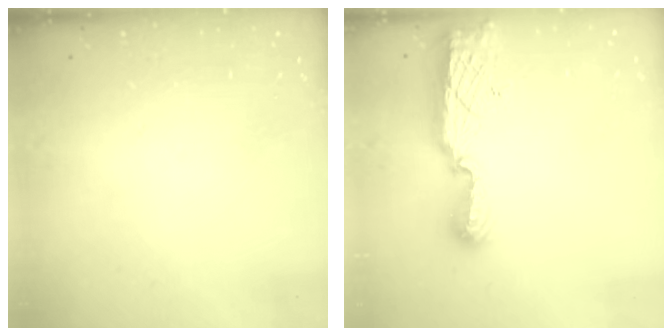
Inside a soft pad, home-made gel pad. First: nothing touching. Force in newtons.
{"total": 10.8, "press": 10.5, "slide": 2.5}